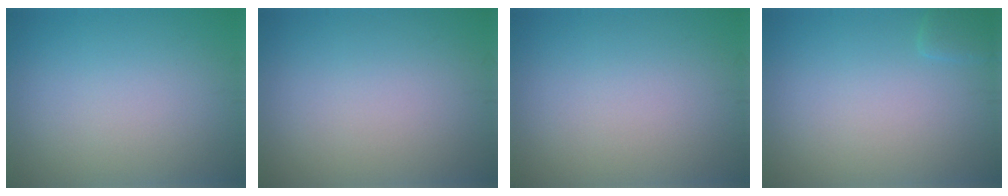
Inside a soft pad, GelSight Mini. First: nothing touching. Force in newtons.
{"total": 0.0}
{"total": 0.0}
{"total": 0.9, "press": 0.9, "slide": 0.1}